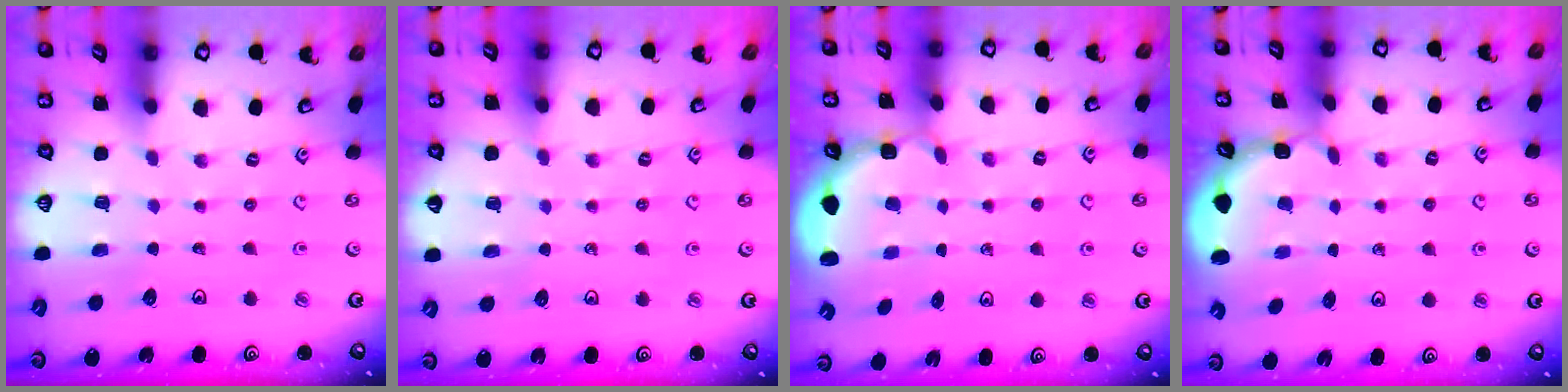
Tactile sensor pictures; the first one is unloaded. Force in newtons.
{"total": 3.6, "press": 3.6, "slide": 0.4}
{"total": 2.7, "press": 2.3, "slide": 1.5}
{"total": 1.9, "press": 1.9, "slide": 0.3}